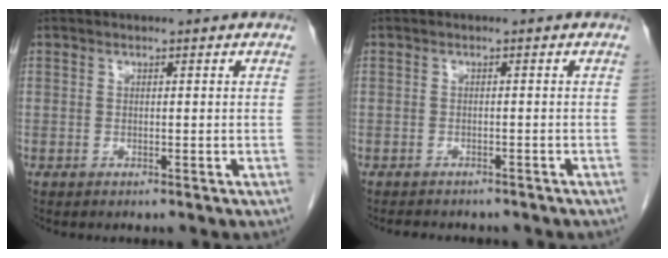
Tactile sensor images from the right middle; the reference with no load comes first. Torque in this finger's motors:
{"motor_torque": [0.10, -0.09, 0.03, 0.02]}